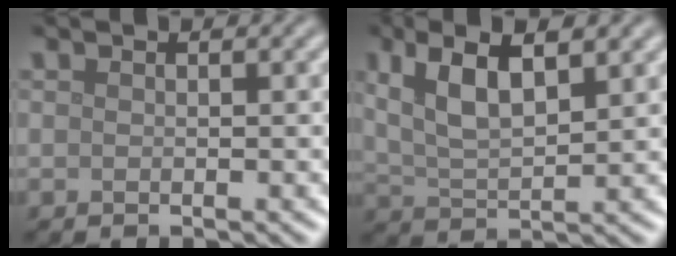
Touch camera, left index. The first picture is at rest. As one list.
[{"total": 6.5, "force": [3.0, 2.4, 5.2], "torque": [-0.102, 0.005, 0.056]}]